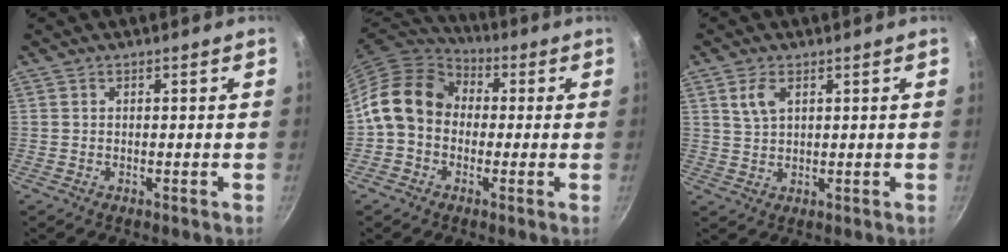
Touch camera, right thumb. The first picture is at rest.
{"total": 13.5, "force": [0.4, 10.9, 8.0], "torque": [-0.121, 0.036, -0.013]}
{"total": 2.4, "force": [1.1, 1.0, 1.9], "torque": [-0.039, -0.005, 0.023]}